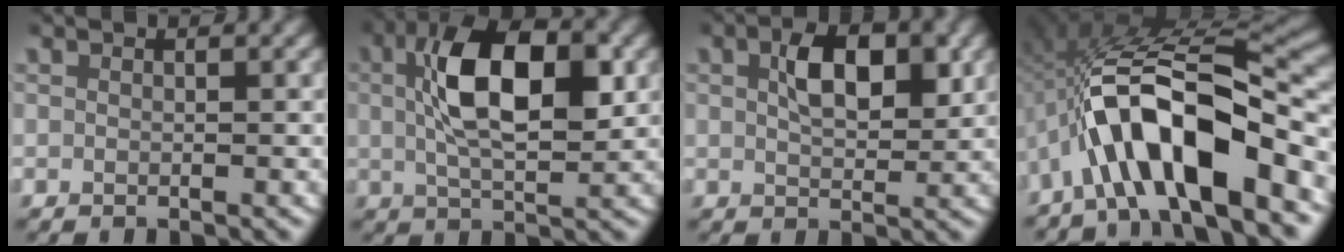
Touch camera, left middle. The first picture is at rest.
{"total": 9.1, "force": [1.6, 4.3, 7.9], "torque": [-0.143, -0.001, 0.024]}
{"total": 4.7, "force": [1.3, 2.5, 3.8], "torque": [-0.061, 0.001, 0.018]}
{"total": 13.0, "force": [-1.7, 6.4, 11.1], "torque": [-0.198, 0.002, -0.022]}